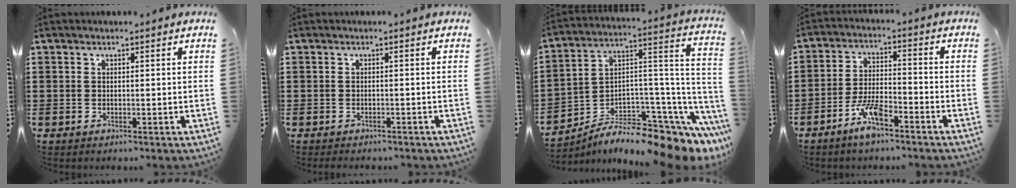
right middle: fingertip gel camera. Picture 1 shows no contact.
{"total": 0.8, "force": [-0.8, 0.1, 0.0], "torque": [-0.002, 0.000, -0.017]}
{"total": 7.4, "force": [-5.7, 2.1, 4.2], "torque": [-0.080, -0.013, -0.109]}
{"total": 6.3, "force": [-4.6, 1.7, 4.0], "torque": [-0.092, 0.004, -0.091]}